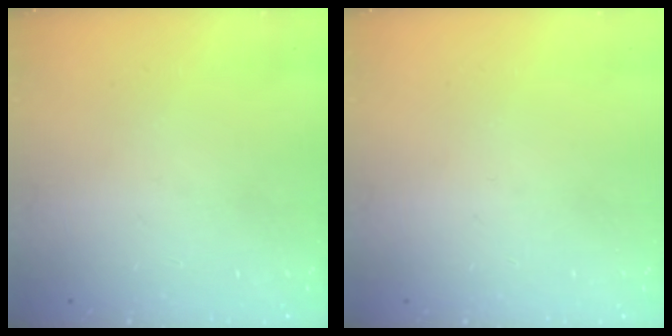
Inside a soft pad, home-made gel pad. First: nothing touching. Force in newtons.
{"total": 0.0}